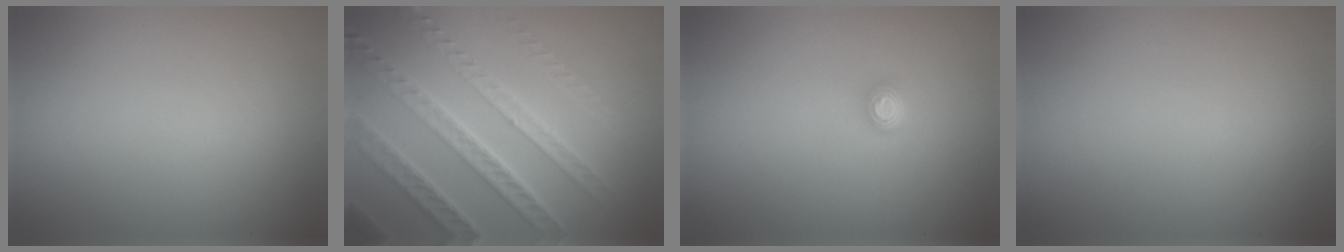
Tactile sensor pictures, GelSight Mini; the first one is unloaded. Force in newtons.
{"total": 7.7, "press": 5.6, "slide": 5.3}
{"total": 1.4, "press": 1.1, "slide": 1.0}
{"total": 0.0}